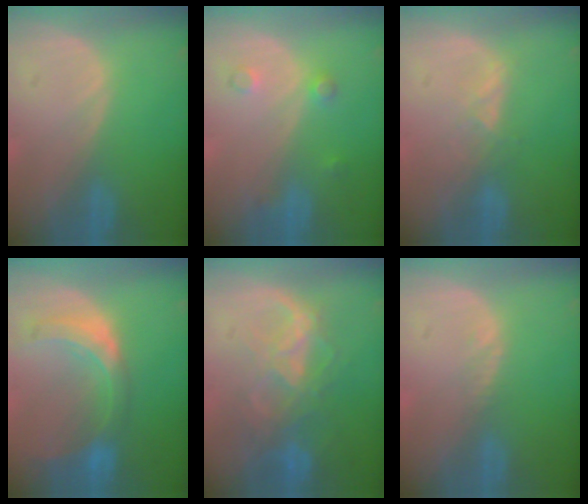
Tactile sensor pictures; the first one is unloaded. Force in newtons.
{"total": 2.3, "press": 2.3, "slide": 0.2}
{"total": 2.0, "press": 2.0, "slide": 0.3}
{"total": 8.2, "press": 7.2, "slide": 3.8}
{"total": 8.6, "press": 7.5, "slide": 4.3}
{"total": 0.8, "press": 0.7, "slide": 0.5}